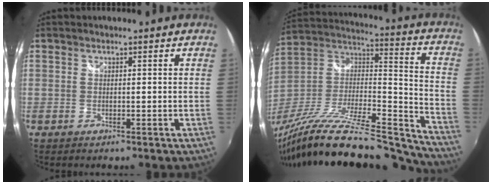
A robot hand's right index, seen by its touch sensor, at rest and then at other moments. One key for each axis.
{"total": 32.5, "fx": -27.9, "fy": 4.4, "fz": 16.1, "tx": -0.248, "ty": -0.041, "tz": -0.446}